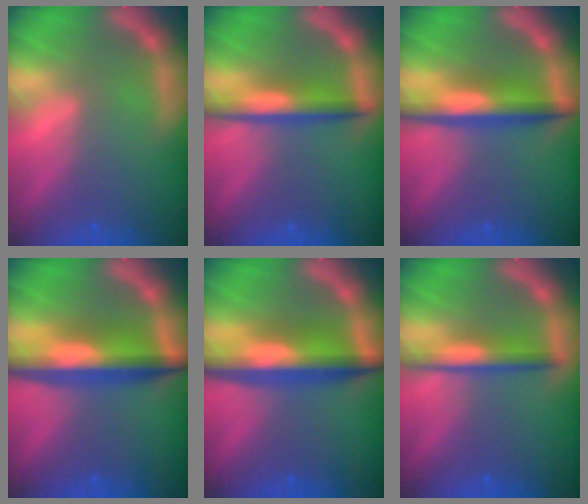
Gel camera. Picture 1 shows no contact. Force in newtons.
{"total": 4.5}
{"total": 5.5}
{"total": 7.5}
{"total": 7.5}
{"total": 3.5}